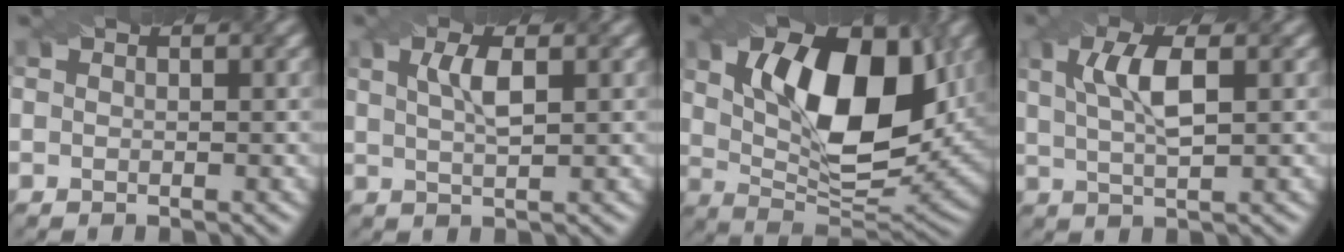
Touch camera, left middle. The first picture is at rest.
{"total": 2.8, "force": [0.9, 0.8, 2.6], "torque": [-0.048, 0.004, 0.018]}
{"total": 12.9, "force": [3.3, 6.4, 10.7], "torque": [-0.170, -0.001, 0.056]}
{"total": 4.7, "force": [1.4, 1.4, 4.3], "torque": [-0.083, 0.004, 0.026]}